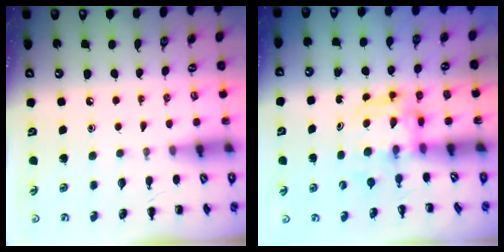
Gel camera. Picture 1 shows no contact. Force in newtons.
{"total": 3.6, "press": 3.6, "slide": 0.2}